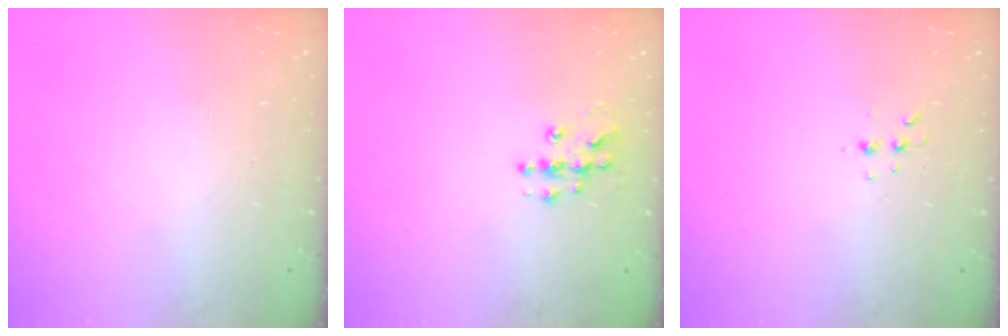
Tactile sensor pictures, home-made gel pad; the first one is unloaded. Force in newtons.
{"total": 8.3, "press": 8.2, "slide": 0.5}
{"total": 3.1, "press": 3.0, "slide": 0.6}